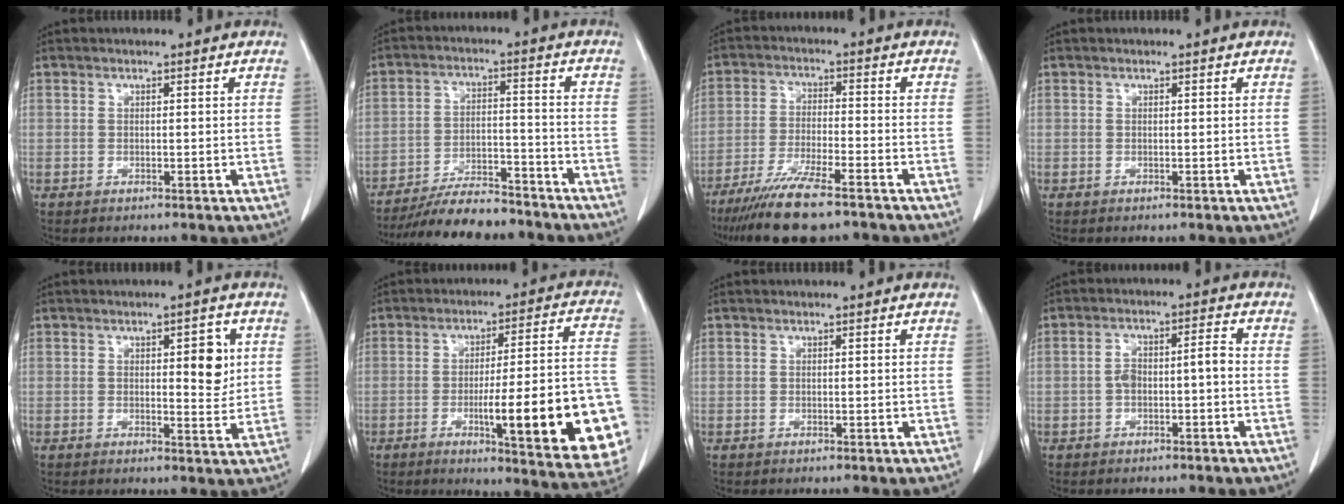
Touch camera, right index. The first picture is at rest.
{"total": 12.1, "force": [-10.9, 2.6, 4.5], "torque": [-0.069, 0.005, -0.173]}
{"total": 11.4, "force": [-8.8, 1.2, 7.2], "torque": [-0.129, -0.030, -0.149]}
{"total": 0.0}
{"total": 5.1, "force": [1.2, 1.7, 4.6], "torque": [-0.058, -0.005, 0.016]}
{"total": 22.0, "force": [-6.2, 2.8, 21.0], "torque": [-0.192, 0.012, -0.071]}
{"total": 0.0}
{"total": 4.8, "force": [-1.0, 1.5, 4.4], "torque": [-0.085, 0.026, -0.014]}